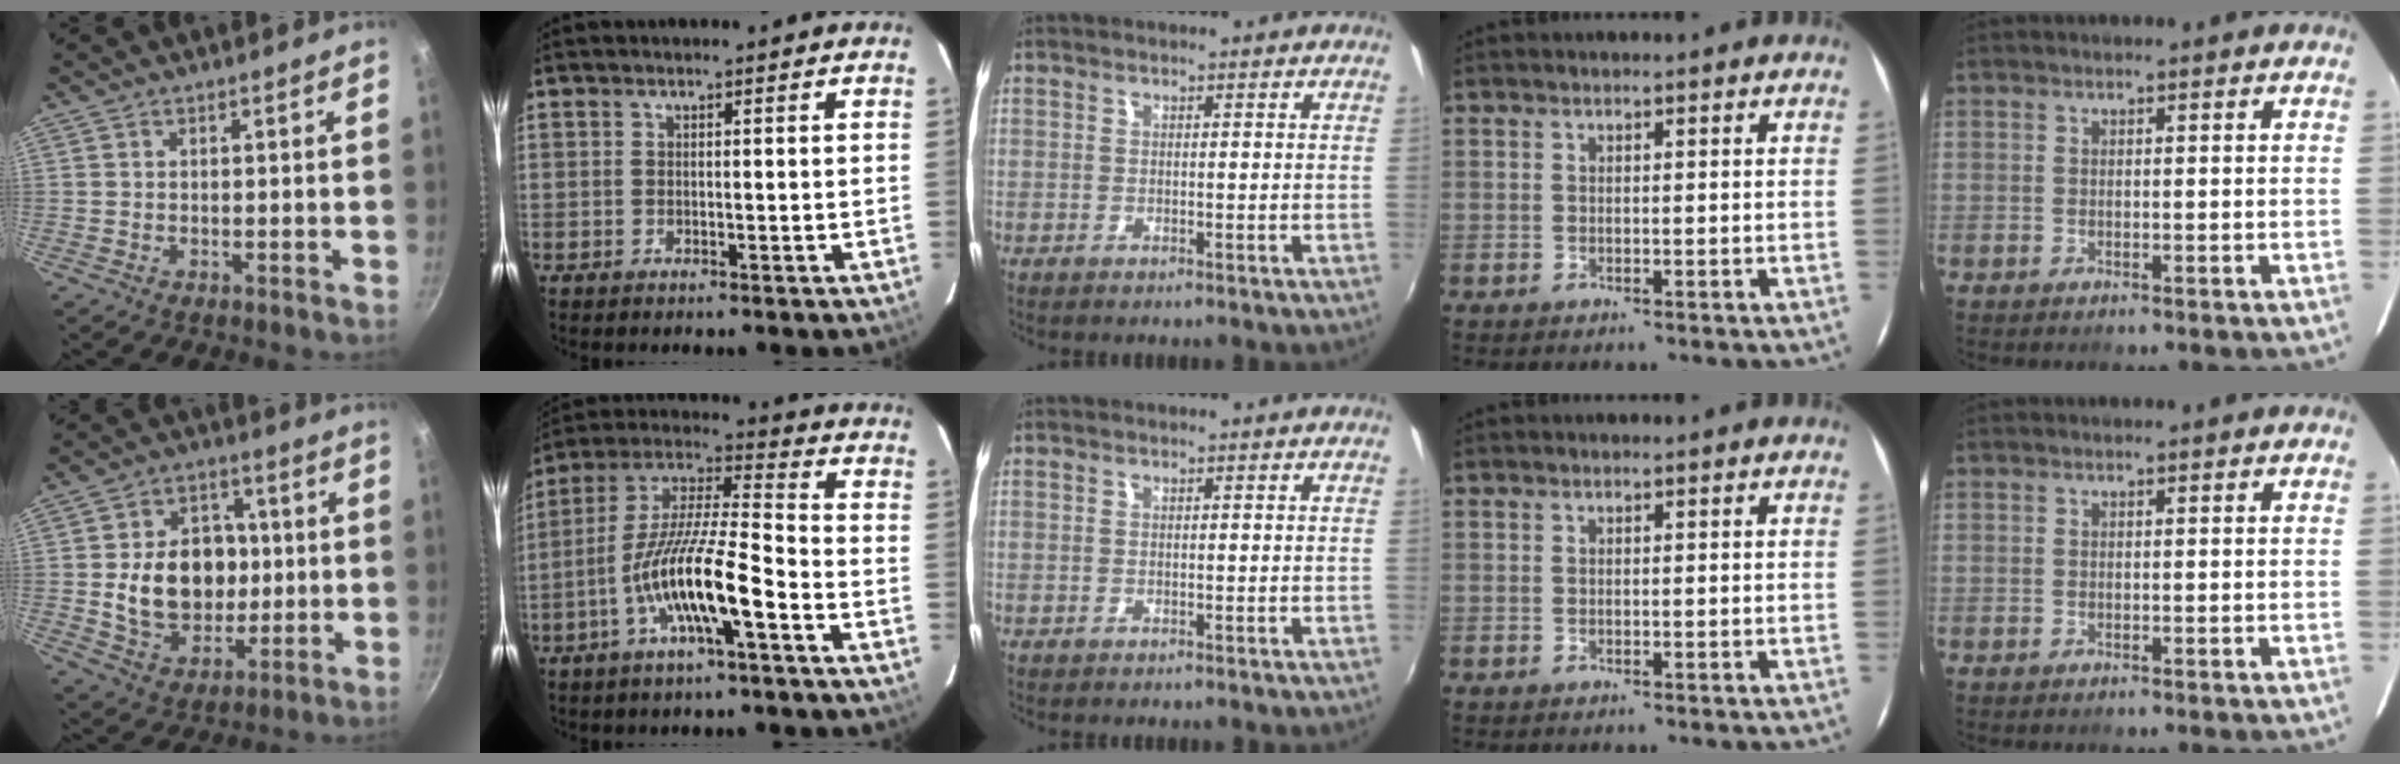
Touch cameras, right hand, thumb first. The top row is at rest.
{"thumb": {"total": 16.2, "force": [0.2, 12.5, 10.3], "torque": [-0.130, 0.011, 0.010]}, "index": {"total": 13.9, "force": [-6.1, 1.6, 12.4], "torque": [-0.241, 0.000, -0.120]}}